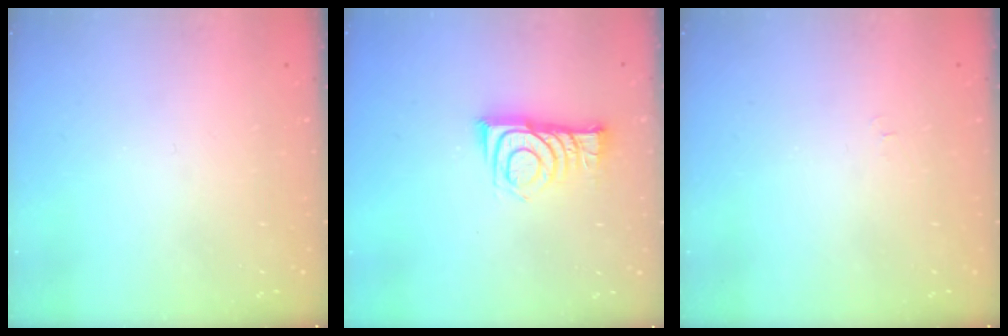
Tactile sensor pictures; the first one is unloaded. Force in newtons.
{"total": 9.7, "press": 9.7, "slide": 0.4}
{"total": 3.1, "press": 3.1, "slide": 0.5}